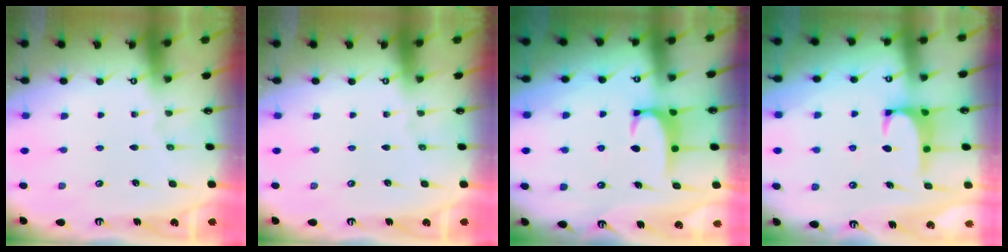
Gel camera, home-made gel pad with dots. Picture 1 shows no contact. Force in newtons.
{"total": 0.0}
{"total": 2.0, "press": 1.9, "slide": 0.6}
{"total": 1.4, "press": 1.3, "slide": 0.5}